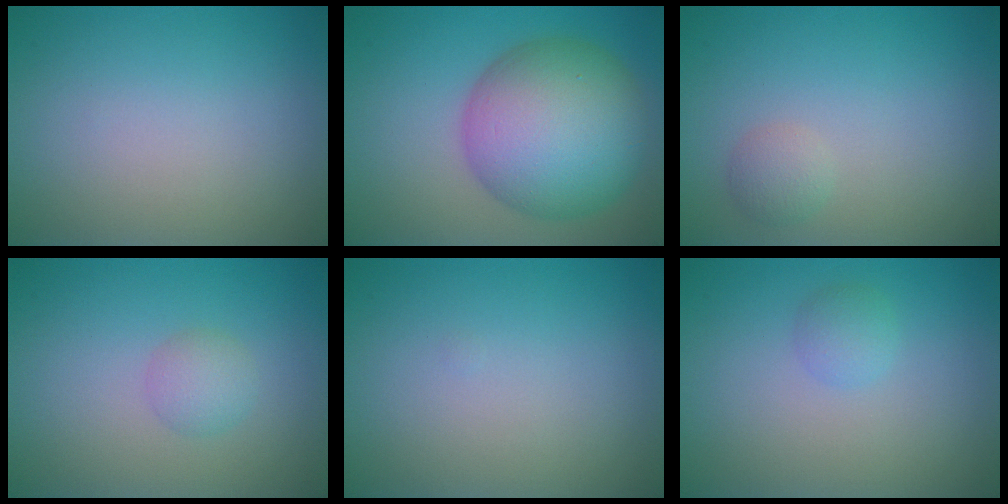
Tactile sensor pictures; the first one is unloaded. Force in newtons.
{"total": 11.6, "press": 11.6, "slide": 0.3}
{"total": 1.3, "press": 1.3, "slide": 0.0}
{"total": 1.5, "press": 1.5, "slide": 0.0}
{"total": 0.0}
{"total": 1.3, "press": 1.3, "slide": 0.0}